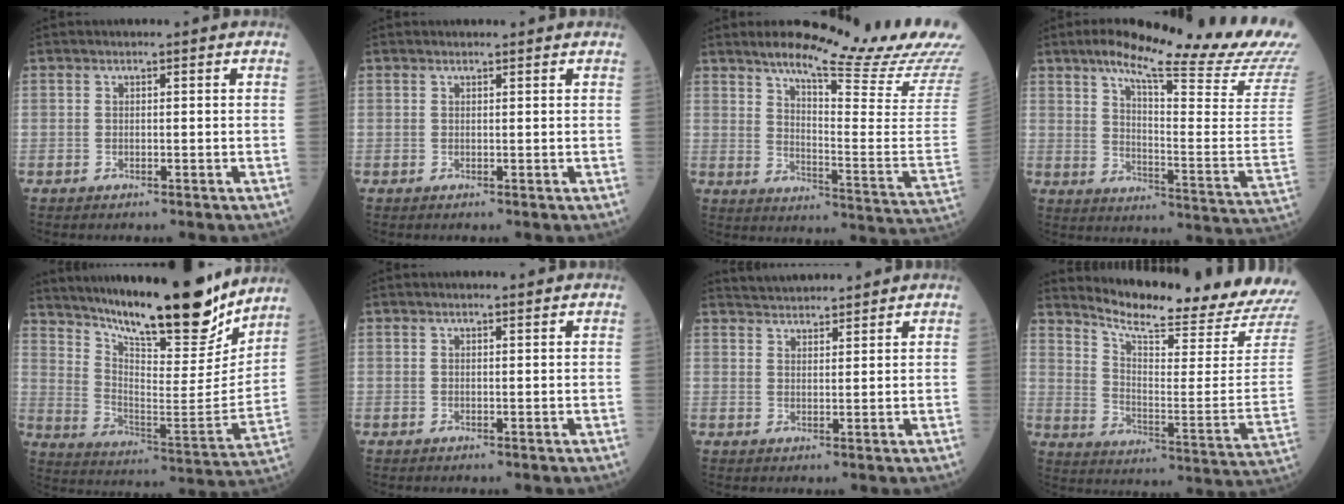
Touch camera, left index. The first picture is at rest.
{"total": 1.4, "force": [1.3, 0.3, 0.1], "torque": [-0.010, 0.005, 0.018]}
{"total": 21.9, "force": [18.5, 0.5, 11.7], "torque": [-0.172, -0.083, 0.235]}
{"total": 25.9, "force": [20.8, 1.0, 15.3], "torque": [-0.229, -0.065, 0.263]}
{"total": 23.8, "force": [20.2, 3.7, 12.0], "torque": [-0.204, -0.047, 0.304]}
{"total": 1.1, "force": [0.9, 0.1, 0.5], "torque": [-0.011, 0.003, 0.015]}
{"total": 6.1, "force": [6.0, 0.7, 1.2], "torque": [-0.027, 0.027, 0.097]}
{"total": 20.4, "force": [19.6, -1.8, 5.4], "torque": [-0.113, -0.133, 0.259]}